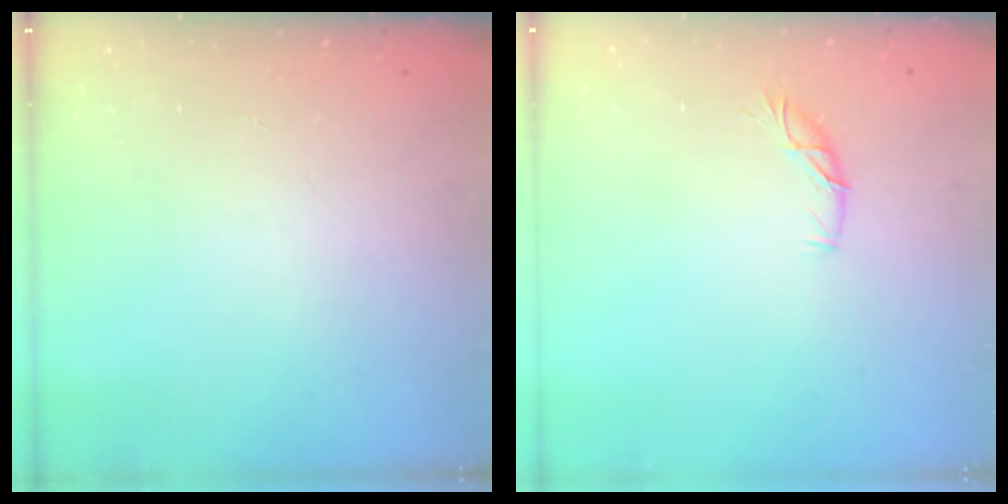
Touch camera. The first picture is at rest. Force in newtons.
{"total": 6.1, "press": 6.1, "slide": 0.6}